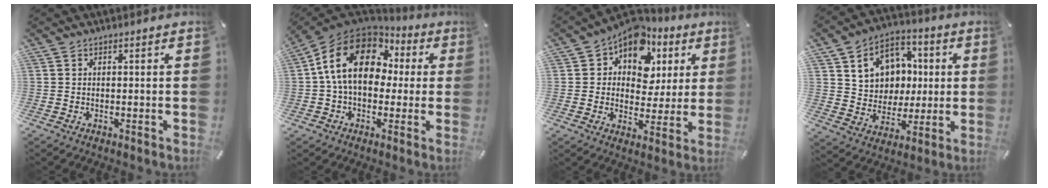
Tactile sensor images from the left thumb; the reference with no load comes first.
{"total": 16.9, "force": [2.0, 12.3, 11.3], "torque": [-0.234, 0.013, 0.035]}
{"total": 11.2, "force": [6.1, 8.2, 4.6], "torque": [-0.084, -0.044, 0.114]}
{"total": 12.7, "force": [2.8, 11.6, 4.3], "torque": [-0.067, -0.005, 0.061]}